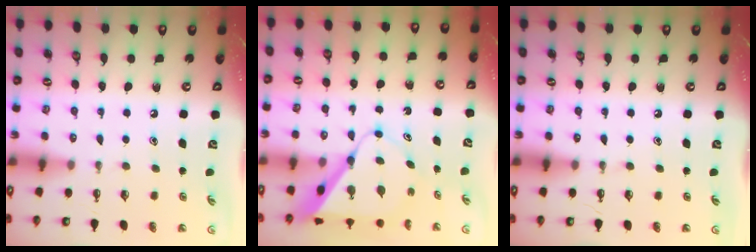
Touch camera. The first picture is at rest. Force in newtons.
{"total": 9.0, "press": 8.9, "slide": 0.5}
{"total": 0.0}